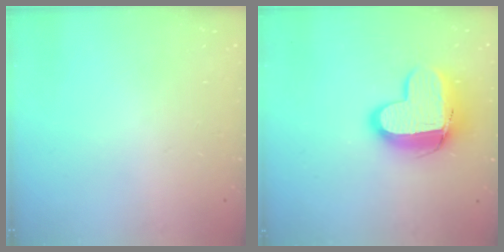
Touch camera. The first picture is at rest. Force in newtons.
{"total": 15.6, "press": 15.5, "slide": 1.5}